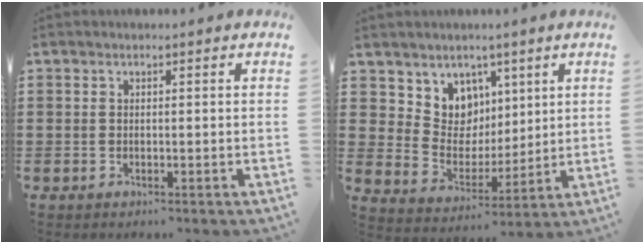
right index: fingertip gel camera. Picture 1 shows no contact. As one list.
[{"total": 7.3, "force": [4.5, 5.7, 0.2], "torque": [-0.045, -0.035, 0.086]}]